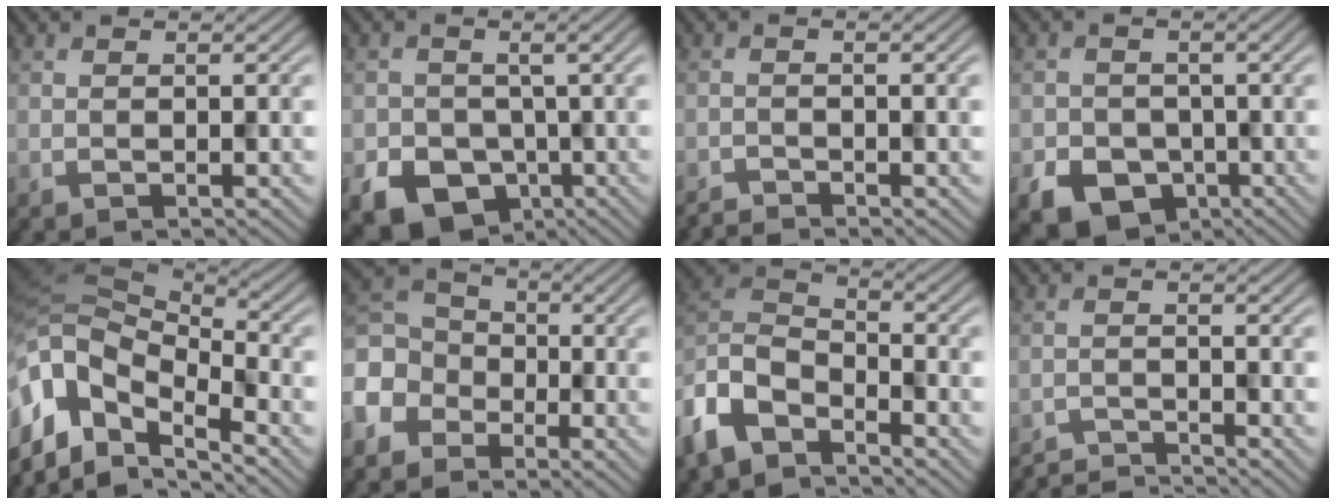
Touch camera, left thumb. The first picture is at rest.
{"total": 8.6, "force": [-3.6, 6.1, 4.8], "torque": [-0.085, -0.027, -0.051]}
{"total": 2.1, "force": [-1.7, 0.3, 1.2], "torque": [-0.021, -0.002, -0.036]}
{"total": 6.6, "force": [-3.2, 4.9, 3.1], "torque": [-0.054, -0.017, -0.057]}
{"total": 14.7, "force": [-5.3, 8.8, 10.6], "torque": [-0.255, -0.022, -0.085]}
{"total": 7.9, "force": [-3.6, 6.2, 3.2], "torque": [-0.101, -0.007, -0.092]}
{"total": 9.9, "force": [-6.7, 4.6, 5.7], "torque": [-0.135, -0.006, -0.156]}
{"total": 3.0, "force": [-3.0, 0.1, 0.5], "torque": [-0.004, -0.001, -0.061]}